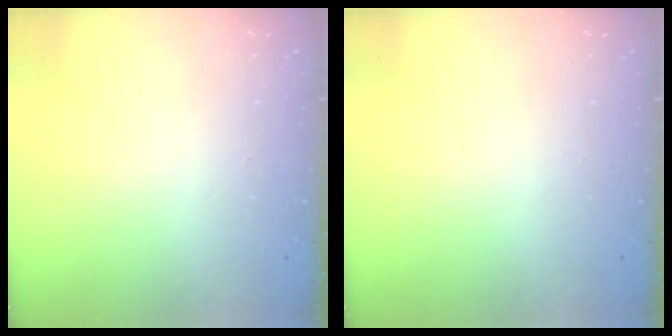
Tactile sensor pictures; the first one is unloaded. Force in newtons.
{"total": 0.0}